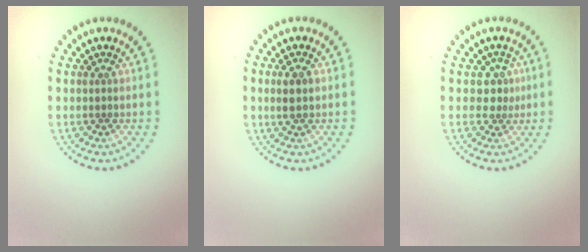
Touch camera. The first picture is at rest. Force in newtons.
{"total": 1.8, "press": 1.7, "slide": 0.4}
{"total": 1.7, "press": 1.5, "slide": 0.9}